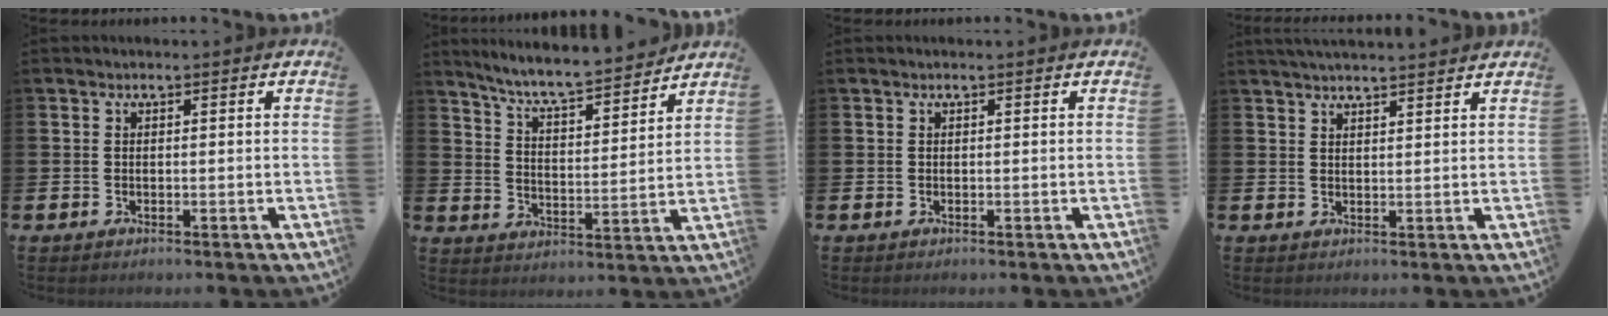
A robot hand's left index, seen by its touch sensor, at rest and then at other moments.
{"total": 7.3, "force": [6.9, 0.4, 2.2], "torque": [-0.067, -0.053, 0.118]}
{"total": 0.0}
{"total": 2.8, "force": [2.8, 0.0, 0.5], "torque": [-0.013, -0.010, 0.051]}